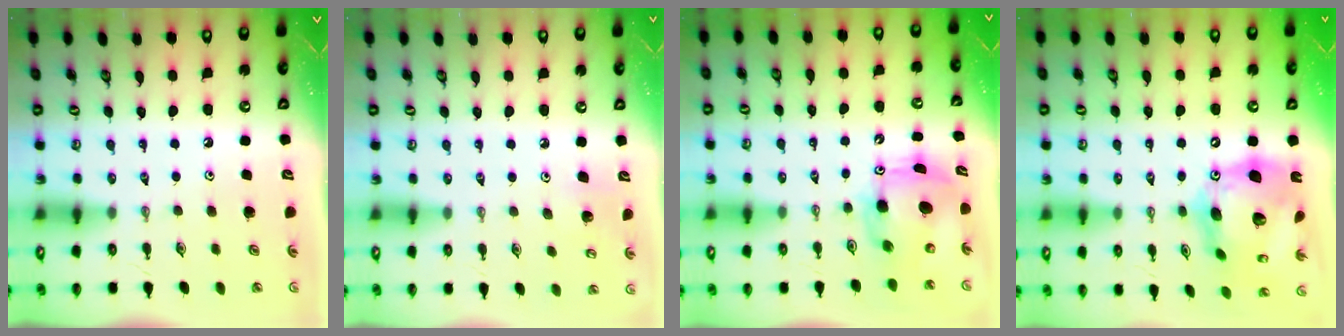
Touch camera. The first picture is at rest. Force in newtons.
{"total": 5.5, "press": 5.3, "slide": 1.6}
{"total": 8.0, "press": 7.9, "slide": 1.4}
{"total": 22.0, "press": 21.8, "slide": 2.5}